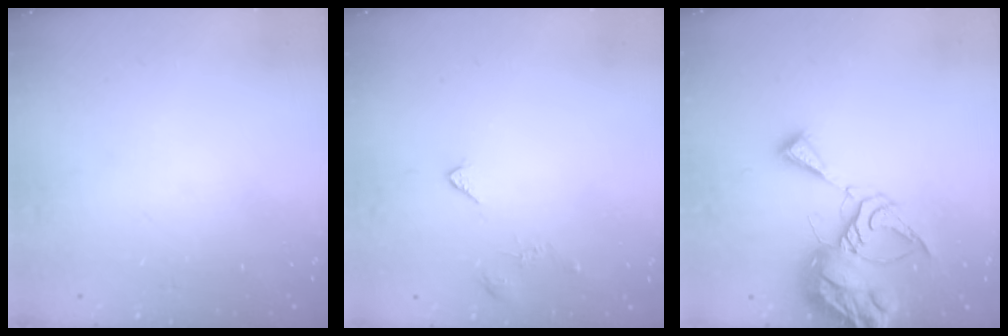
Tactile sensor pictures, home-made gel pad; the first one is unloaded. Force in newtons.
{"total": 2.1, "press": 2.0, "slide": 0.4}
{"total": 13.3, "press": 13.2, "slide": 1.4}